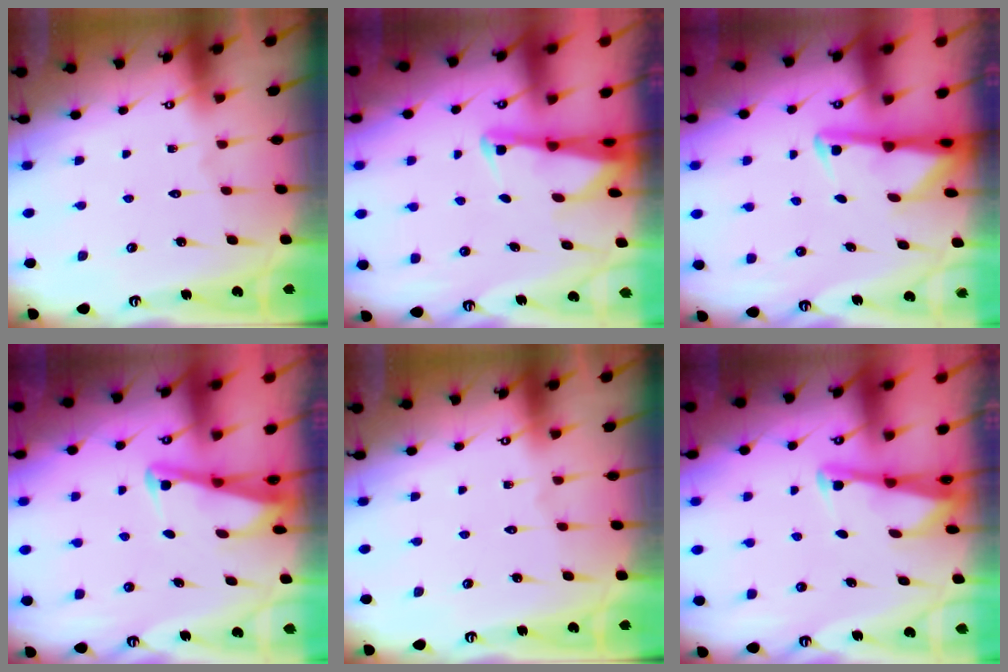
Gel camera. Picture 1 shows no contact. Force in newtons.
{"total": 2.4, "press": 2.4, "slide": 0.3}
{"total": 3.0, "press": 2.9, "slide": 0.7}
{"total": 2.8, "press": 2.8, "slide": 0.3}
{"total": 0.0}
{"total": 2.6, "press": 2.6, "slide": 0.1}